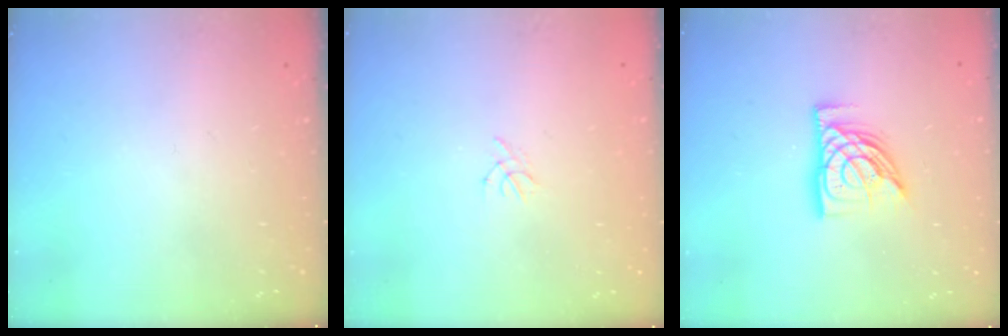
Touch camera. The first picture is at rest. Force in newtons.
{"total": 1.3, "press": 1.2, "slide": 0.4}
{"total": 11.3, "press": 11.3, "slide": 1.3}